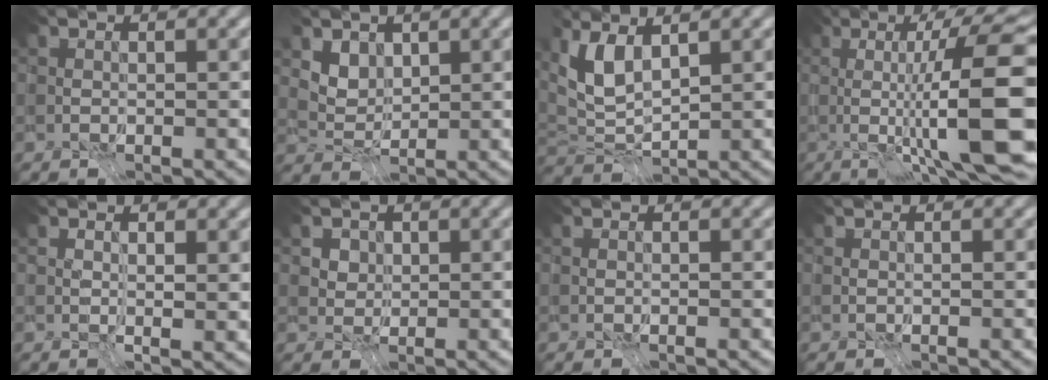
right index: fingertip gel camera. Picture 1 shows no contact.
{"total": 1.1, "force": [1.0, 0.5, 0.1], "torque": [-0.017, -0.022, 0.047]}
{"total": 1.6, "force": [0.7, -0.8, 1.2], "torque": [-0.030, -0.009, 0.028]}
{"total": 11.5, "force": [-2.5, -0.2, 11.2], "torque": [-0.150, -0.003, -0.030]}
{"total": 2.1, "force": [1.3, 0.8, 1.4], "torque": [-0.021, -0.012, 0.028]}
{"total": 4.2, "force": [2.5, 2.8, 1.8], "torque": [-0.034, 0.001, 0.034]}
{"total": 0.0}
{"total": 0.0}